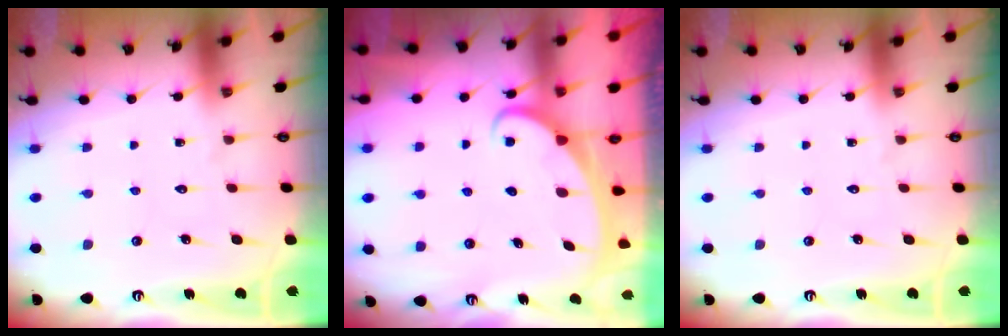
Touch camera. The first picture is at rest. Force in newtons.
{"total": 2.6, "press": 2.5, "slide": 0.3}
{"total": 0.0}